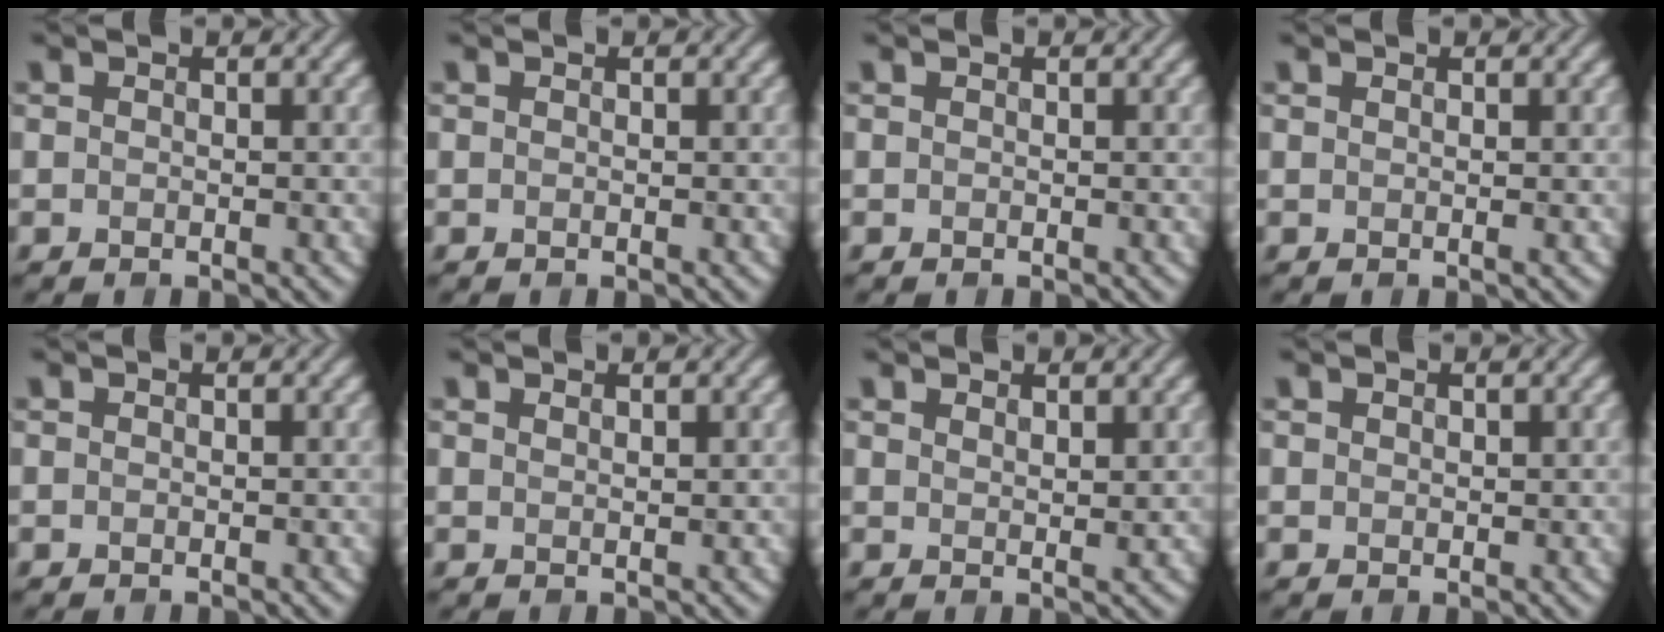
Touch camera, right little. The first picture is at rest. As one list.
[{"total": 0.0}, {"total": 0.0}, {"total": 0.6, "force": [0.3, 0.1, 0.5], "torque": [-0.006, 0.001, 0.003]}, {"total": 0.0}, {"total": 0.7, "force": [0.6, 0.1, 0.3], "torque": [-0.005, 0.001, 0.012]}, {"total": 1.3, "force": [1.1, 0.2, 0.7], "torque": [-0.015, -0.002, 0.021]}, {"total": 0.5, "force": [0.4, 0.3, 0.1], "torque": [-0.003, 0.000, 0.009]}]